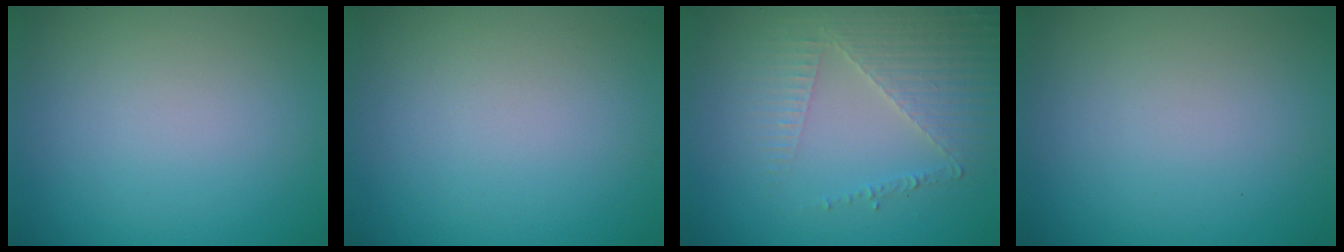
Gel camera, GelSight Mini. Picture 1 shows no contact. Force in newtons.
{"total": 0.0}
{"total": 3.5, "press": 3.3, "slide": 1.2}
{"total": 0.0}